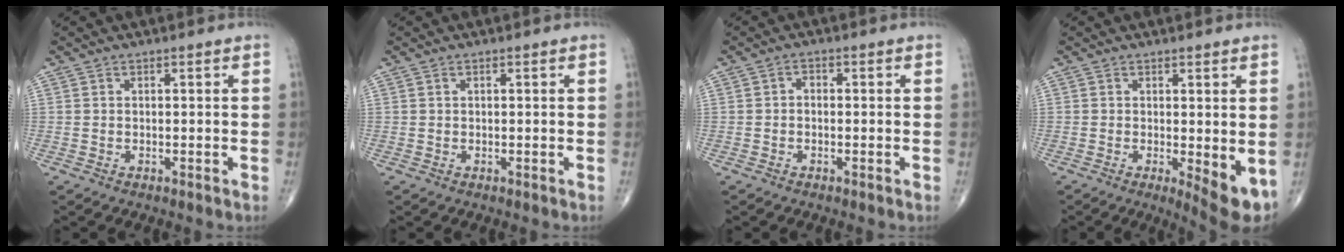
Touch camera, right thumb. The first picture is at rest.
{"total": 0.0}
{"total": 1.5, "force": [-0.2, 1.1, 1.1], "torque": [-0.009, 0.008, -0.007]}
{"total": 6.4, "force": [-0.8, 1.9, 6.1], "torque": [-0.083, -0.018, -0.010]}